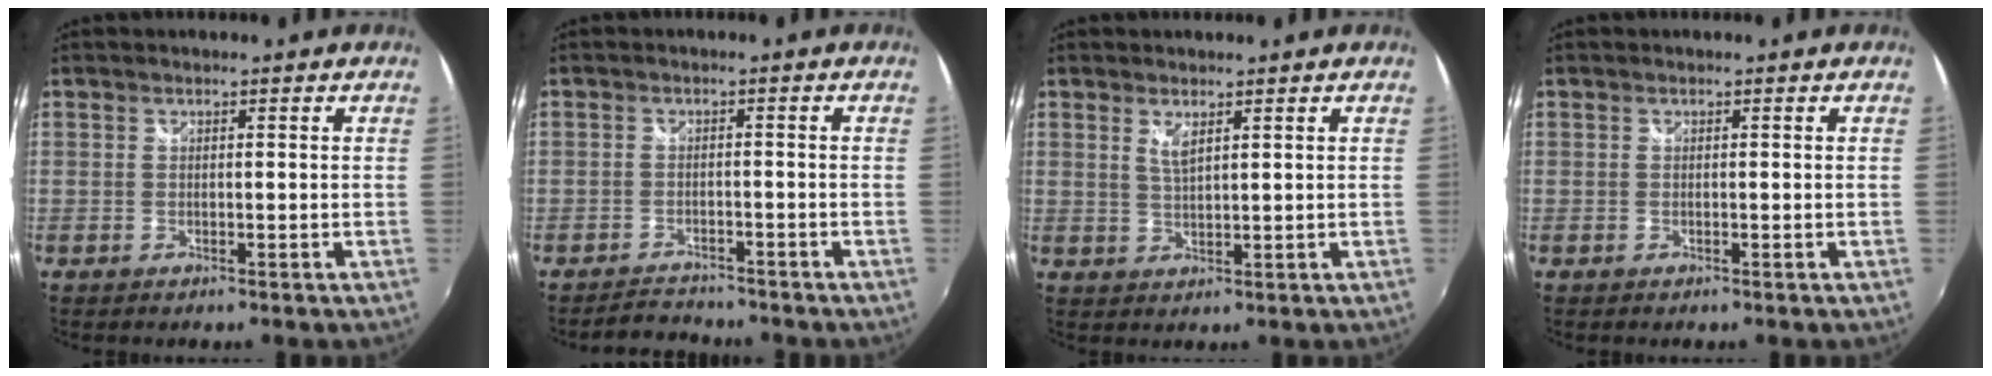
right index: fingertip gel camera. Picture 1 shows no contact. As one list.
[{"total": 3.9, "force": [-3.7, 1.3, 0.1], "torque": [-0.018, 0.007, -0.062]}, {"total": 2.5, "force": [1.4, 0.6, 2.0], "torque": [-0.036, -0.003, 0.025]}, {"total": 0.0}]